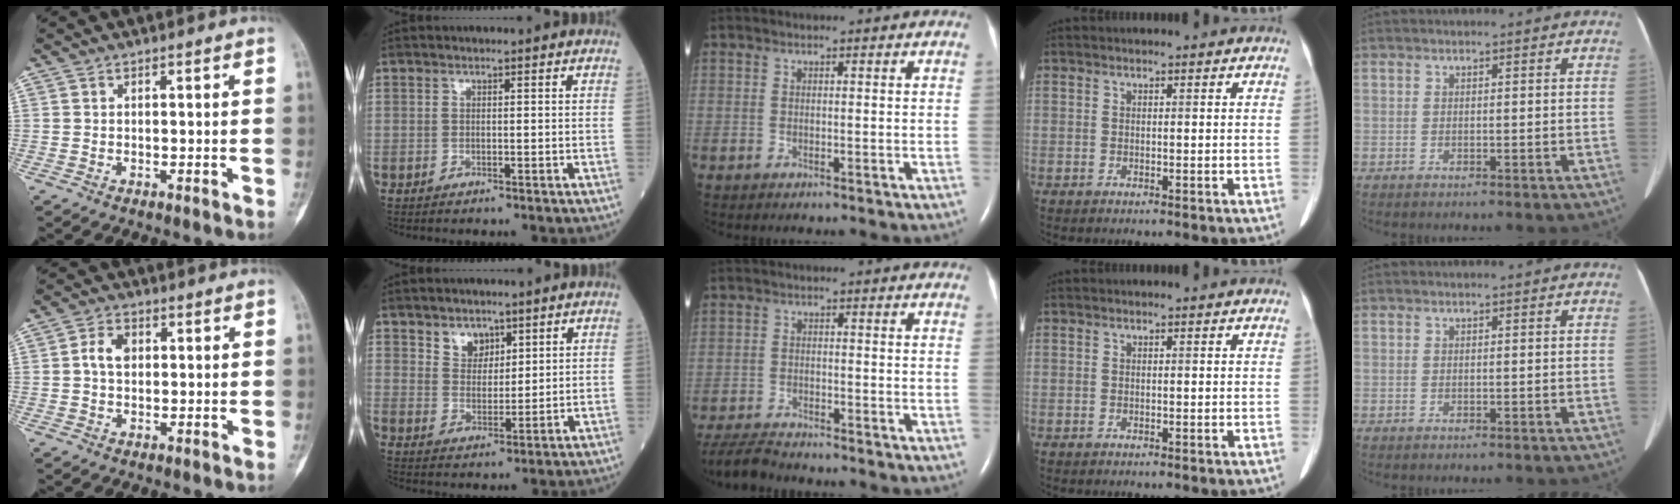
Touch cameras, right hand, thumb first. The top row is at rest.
{"thumb": {"total": 4.0, "force": [0.5, 2.9, 2.7], "torque": [-0.051, 0.011, 0.007]}, "index": {"total": 4.4, "force": [2.9, 2.8, 1.7], "torque": [-0.027, 0.000, 0.056]}, "middle": {"total": 5.4, "force": [-5.2, 0.3, 1.3], "torque": [-0.025, -0.023, -0.093]}}